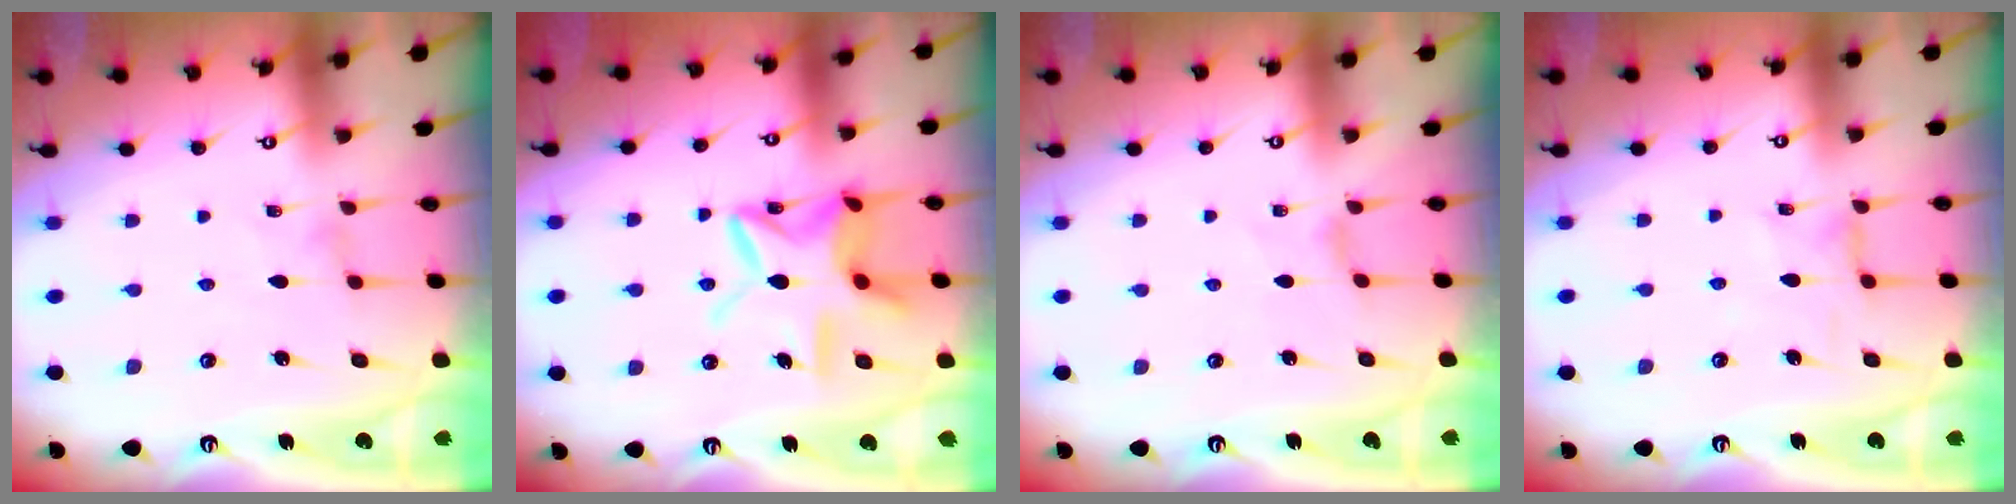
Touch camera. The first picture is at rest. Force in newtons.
{"total": 14.1, "press": 14.1, "slide": 1.1}
{"total": 0.9, "press": 0.8, "slide": 0.4}
{"total": 1.6, "press": 1.6, "slide": 0.3}